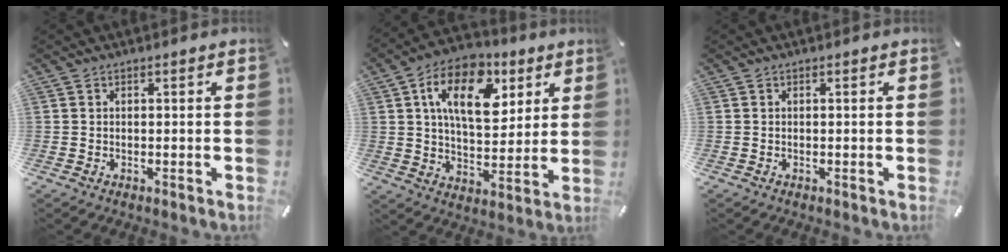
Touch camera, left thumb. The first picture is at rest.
{"total": 16.3, "force": [7.0, 9.8, 11.0], "torque": [-0.167, -0.014, 0.119]}
{"total": 0.0}